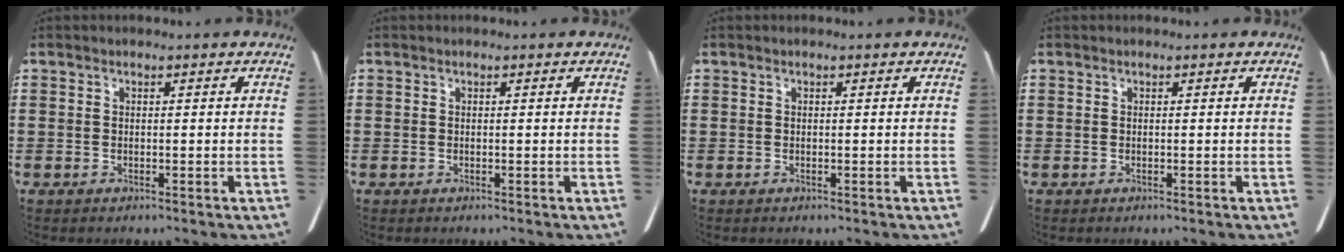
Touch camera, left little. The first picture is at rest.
{"total": 0.0}
{"total": 0.0}
{"total": 0.0}